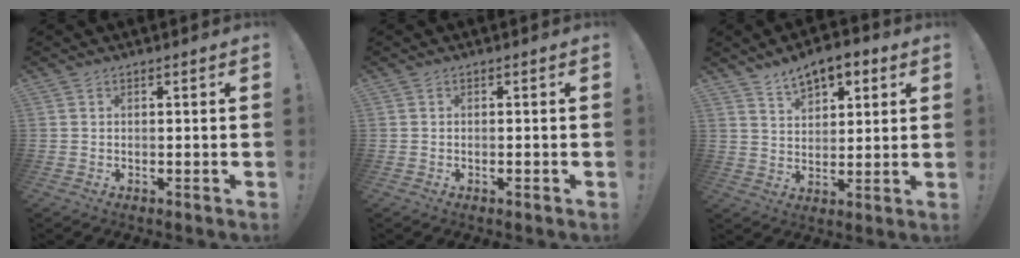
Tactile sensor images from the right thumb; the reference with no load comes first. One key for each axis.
{"total": 0.7, "fx": -0.6, "fy": 0.0, "fz": 0.4, "tx": -0.012, "ty": 0.002, "tz": -0.009}
{"total": 8.9, "fx": 5.8, "fy": 5.1, "fz": 4.4, "tx": -0.067, "ty": -0.022, "tz": 0.109}